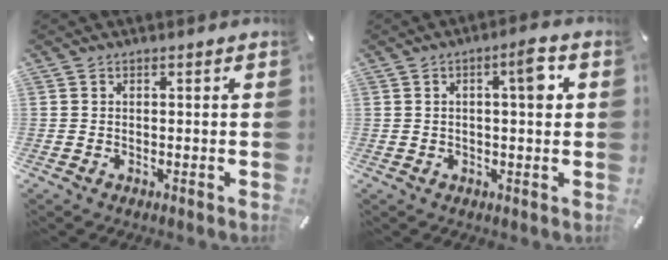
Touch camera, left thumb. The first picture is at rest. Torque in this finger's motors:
{"motor_torque": [-0.06, 0.02, 0.41, 0.23, 0.08]}